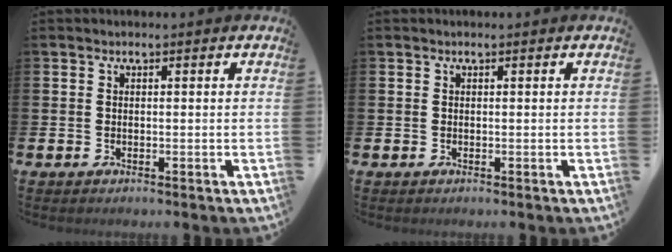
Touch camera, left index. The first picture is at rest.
{"total": 0.0}